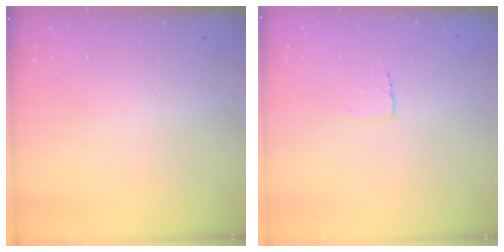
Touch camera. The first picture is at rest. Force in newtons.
{"total": 4.0, "press": 4.0, "slide": 0.3}